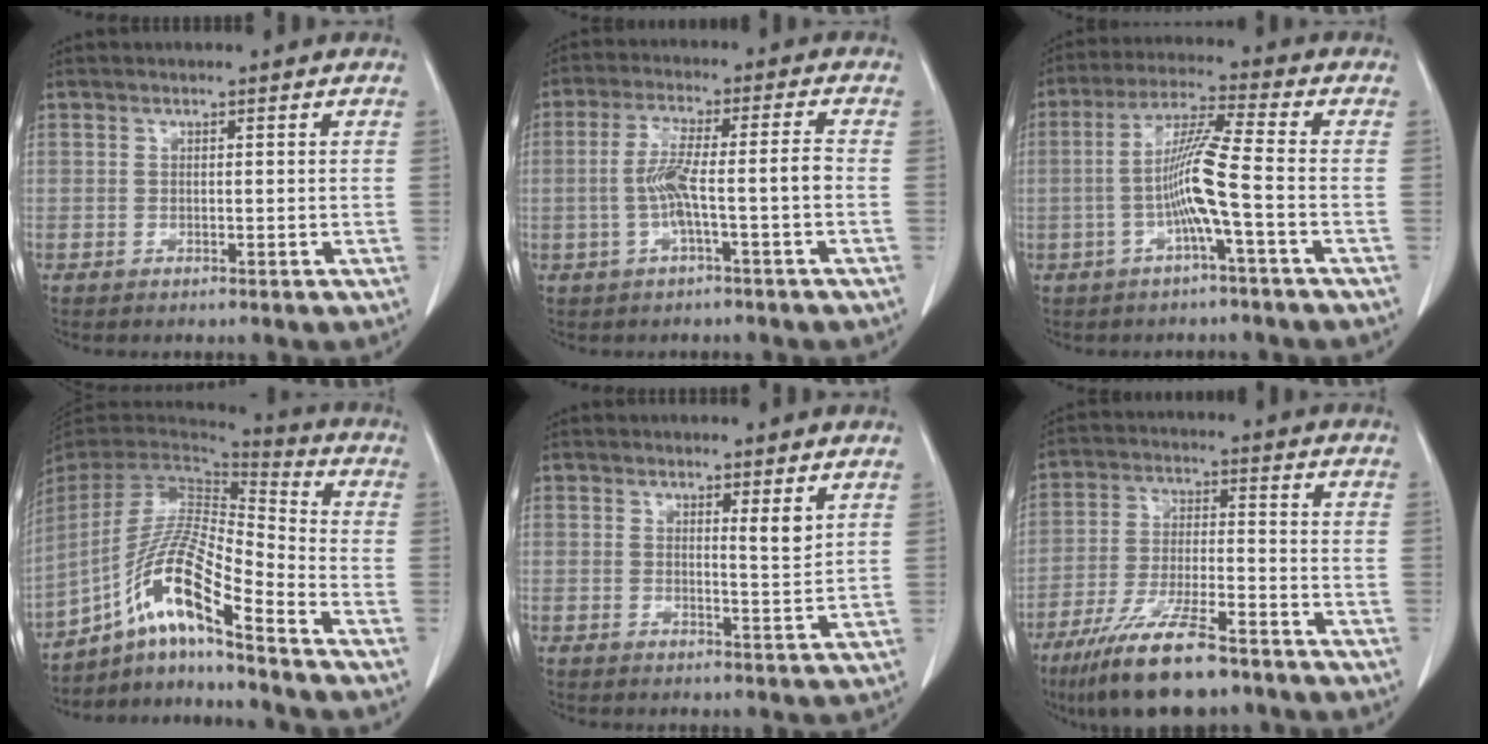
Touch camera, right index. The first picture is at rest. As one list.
[{"total": 7.2, "force": [-1.6, 0.1, 7.1], "torque": [-0.141, 0.019, -0.027]}, {"total": 8.4, "force": [-1.9, -0.9, 8.2], "torque": [-0.164, 0.010, -0.038]}, {"total": 14.7, "force": [-9.2, 0.5, 11.4], "torque": [-0.224, 0.003, -0.170]}, {"total": 2.8, "force": [1.7, 0.1, 2.2], "torque": [-0.038, -0.011, 0.027]}, {"total": 13.6, "force": [-9.9, 2.7, 8.9], "torque": [-0.173, -0.028, -0.175]}]